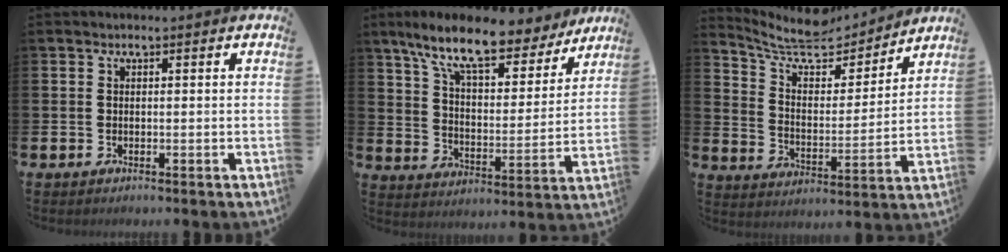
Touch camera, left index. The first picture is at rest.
{"total": 11.9, "force": [9.8, 2.8, 6.0], "torque": [-0.147, -0.048, 0.169]}
{"total": 8.2, "force": [7.2, 2.9, 2.5], "torque": [-0.085, -0.053, 0.123]}